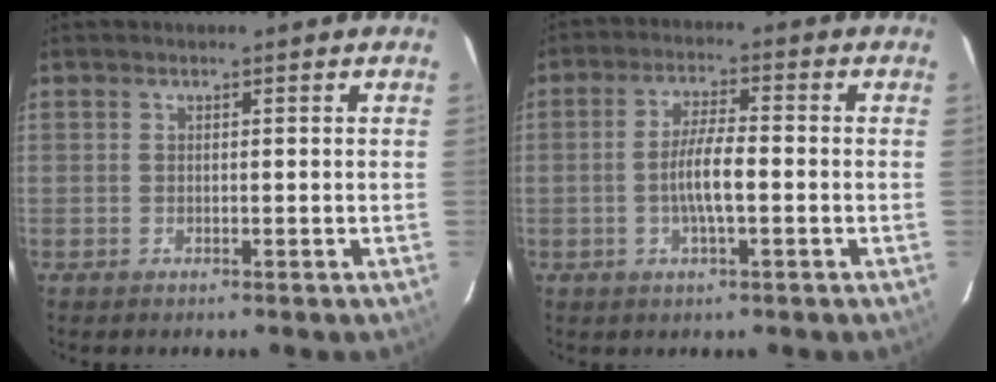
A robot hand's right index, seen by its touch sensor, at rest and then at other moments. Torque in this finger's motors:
{"motor_torque": [1.07, -0.27, 0.62, 0.15]}